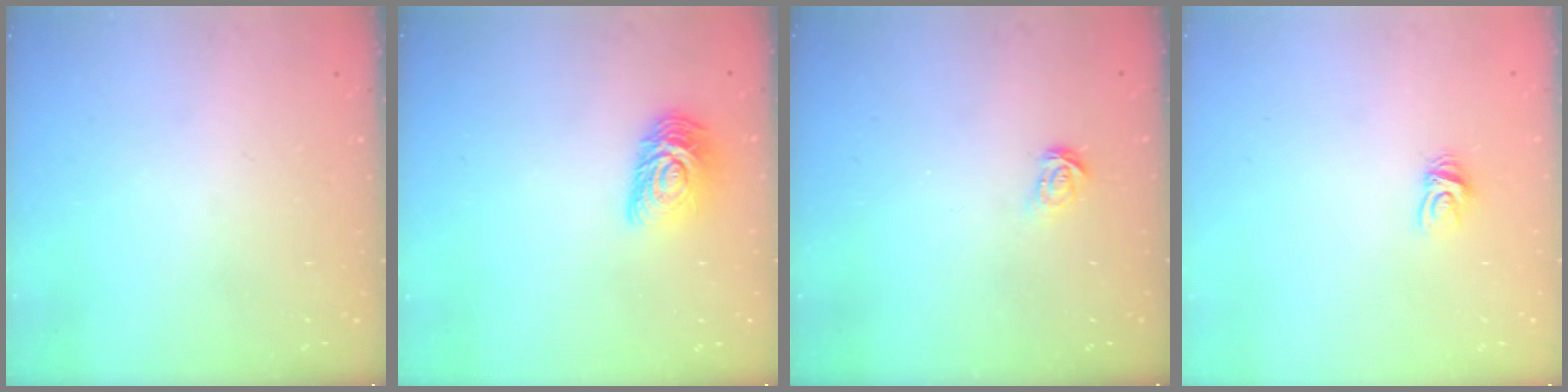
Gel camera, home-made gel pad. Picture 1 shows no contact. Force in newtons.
{"total": 10.5, "press": 10.5, "slide": 0.6}
{"total": 3.7, "press": 3.7, "slide": 0.3}
{"total": 4.6, "press": 4.6, "slide": 0.2}